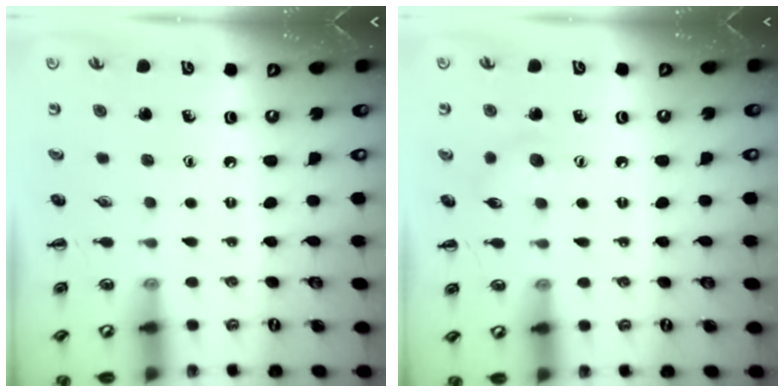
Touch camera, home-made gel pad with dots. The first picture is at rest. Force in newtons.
{"total": 5.9, "press": 5.7, "slide": 1.5}